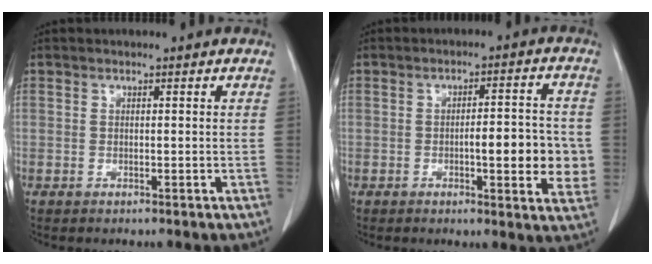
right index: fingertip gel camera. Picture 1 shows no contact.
{"total": 8.7, "force": [-1.3, 2.2, 8.3], "torque": [-0.102, 0.007, -0.015]}